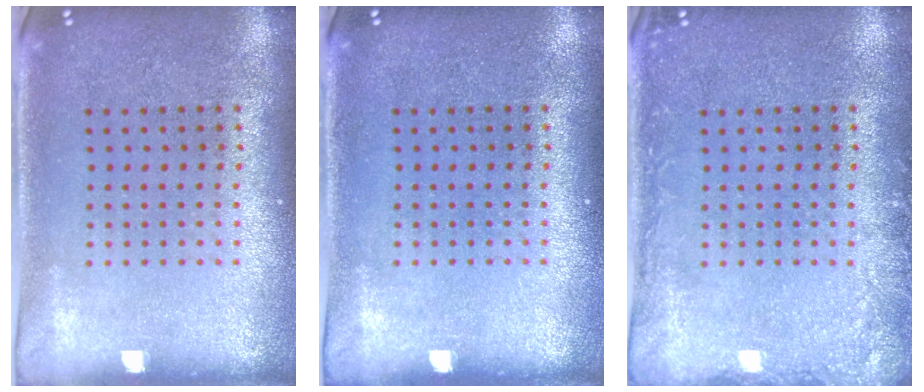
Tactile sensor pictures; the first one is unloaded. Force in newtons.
{"total": 0.0}
{"total": 1.7, "press": 1.7, "slide": 0.3}